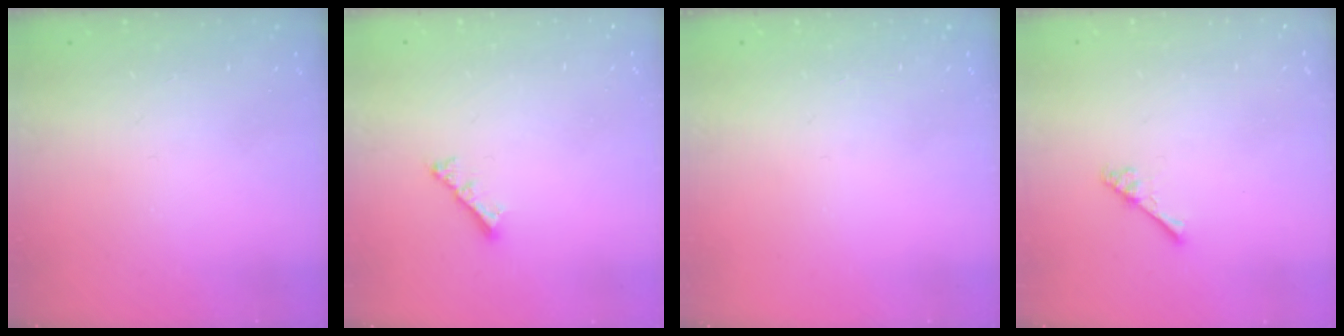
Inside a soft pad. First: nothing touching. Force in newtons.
{"total": 3.0, "press": 3.0, "slide": 0.6}
{"total": 0.0}
{"total": 2.4, "press": 2.4, "slide": 0.4}